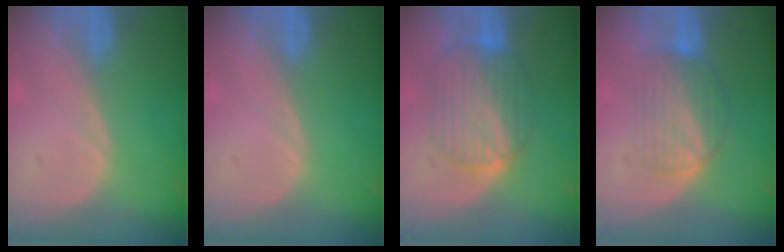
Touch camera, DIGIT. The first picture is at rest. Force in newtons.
{"total": 0.0}
{"total": 8.4, "press": 8.4, "slide": 0.5}
{"total": 6.6, "press": 6.3, "slide": 1.9}